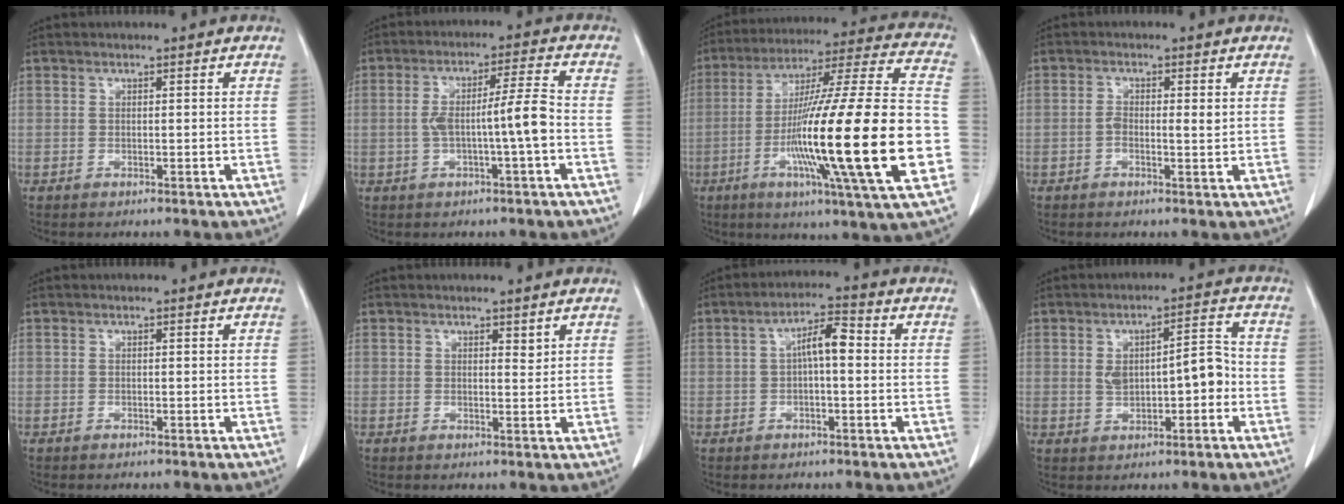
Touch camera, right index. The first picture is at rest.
{"total": 7.3, "force": [-1.4, -0.3, 7.2], "torque": [-0.132, 0.016, -0.021]}
{"total": 29.2, "force": [-6.6, 0.9, 28.5], "torque": [-0.447, -0.028, -0.124]}
{"total": 2.7, "force": [0.0, 0.9, 2.6], "torque": [-0.045, 0.005, -0.001]}
{"total": 0.0}
{"total": 1.0, "force": [0.7, 0.4, 0.6], "torque": [-0.008, -0.006, 0.011]}
{"total": 5.1, "force": [0.2, 1.4, 4.9], "torque": [-0.084, 0.021, 0.001]}
{"total": 7.3, "force": [-0.5, 2.9, 6.6], "torque": [-0.107, 0.028, 0.000]}